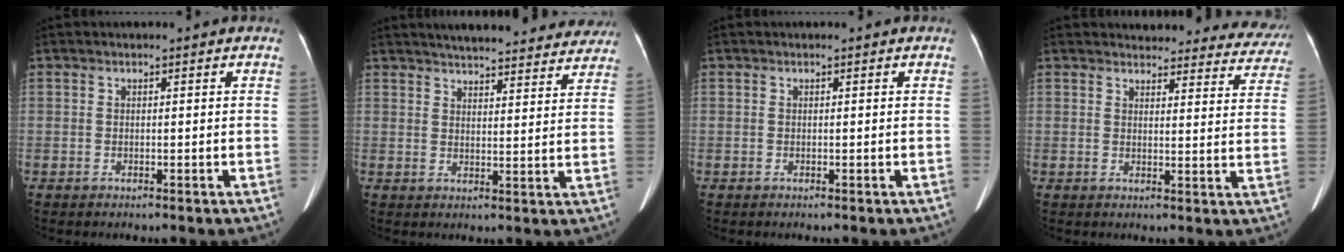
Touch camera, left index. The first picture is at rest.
{"total": 22.8, "force": [20.8, 4.6, 8.1], "torque": [-0.109, -0.005, 0.250]}
{"total": 0.0}
{"total": 20.6, "force": [19.6, 5.3, 3.3], "torque": [-0.010, -0.048, 0.202]}